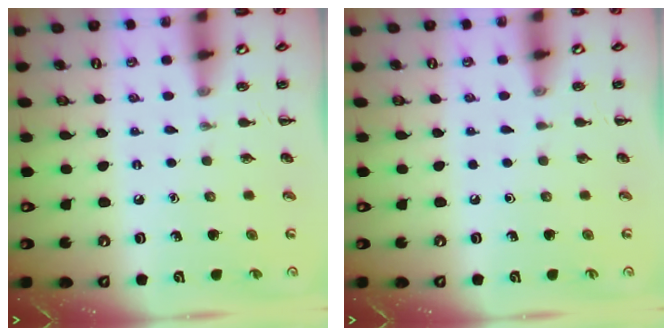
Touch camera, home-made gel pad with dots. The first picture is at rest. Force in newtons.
{"total": 0.0}